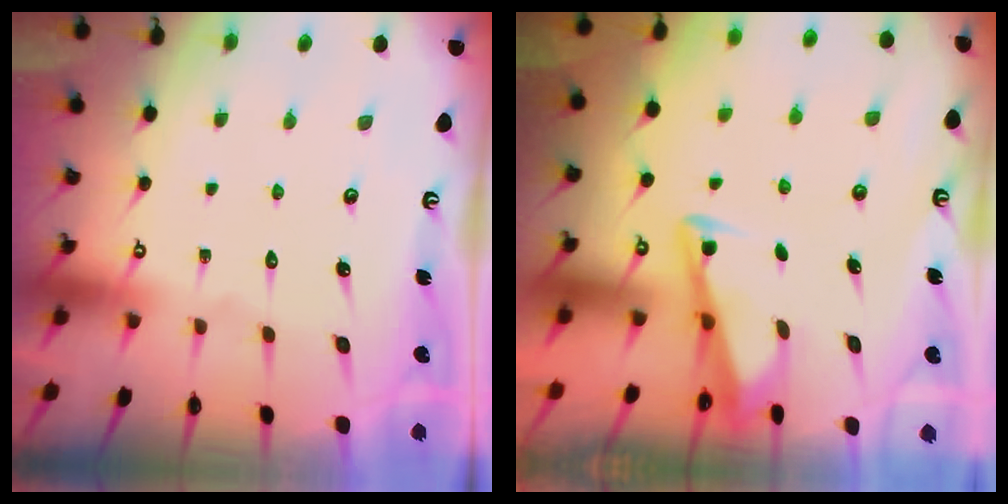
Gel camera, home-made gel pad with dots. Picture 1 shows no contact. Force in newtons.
{"total": 3.3, "press": 3.3, "slide": 0.4}